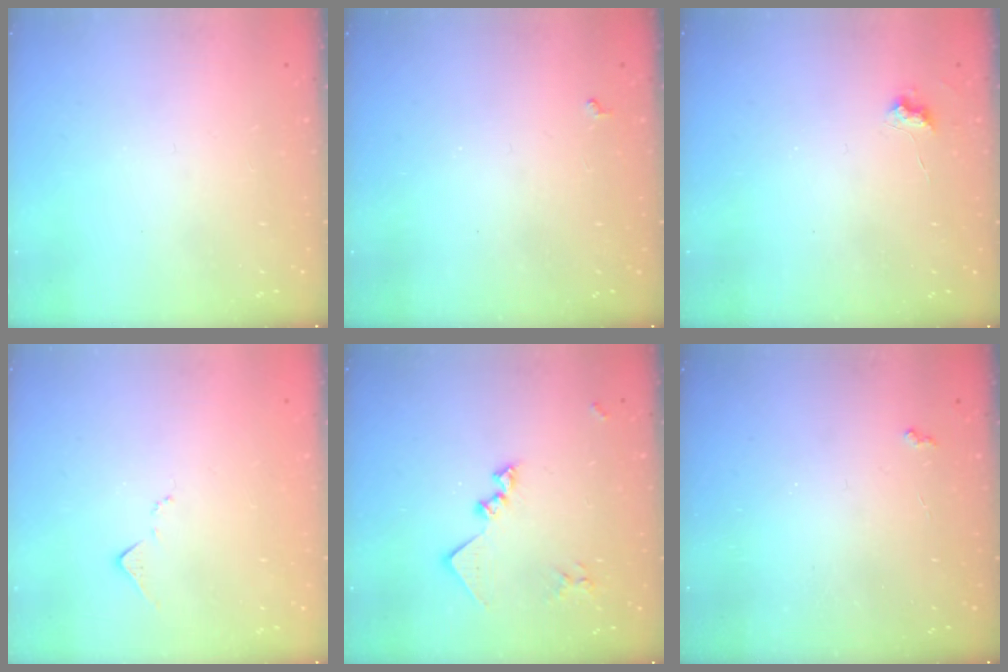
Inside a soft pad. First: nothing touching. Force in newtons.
{"total": 2.9, "press": 2.9, "slide": 0.4}
{"total": 4.2, "press": 4.1, "slide": 0.6}
{"total": 7.0, "press": 6.9, "slide": 0.9}
{"total": 12.7, "press": 12.7, "slide": 0.6}
{"total": 2.5, "press": 2.4, "slide": 0.4}